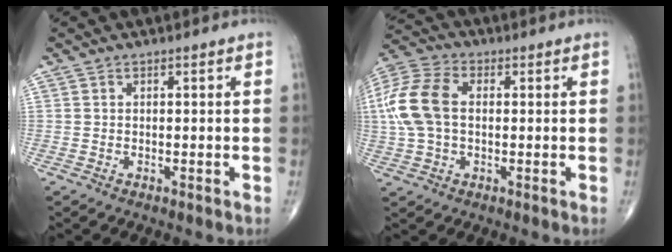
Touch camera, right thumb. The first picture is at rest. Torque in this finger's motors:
{"motor_torque": [-0.04, 0.56, 0.22, -0.18, 0.14]}